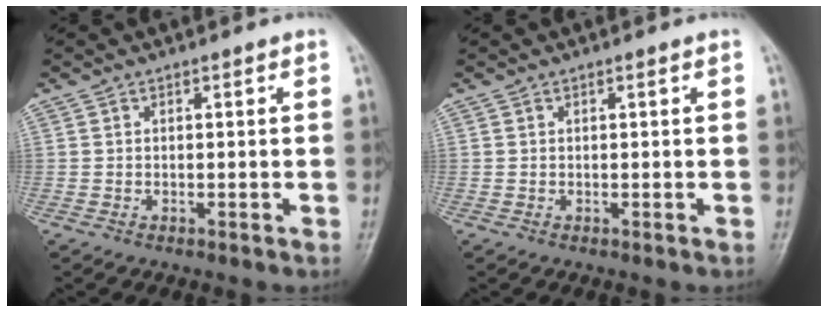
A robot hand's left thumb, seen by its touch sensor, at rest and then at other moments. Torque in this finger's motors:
{"motor_torque": [0.06, 0.01, -0.18, -0.04, 0.00]}